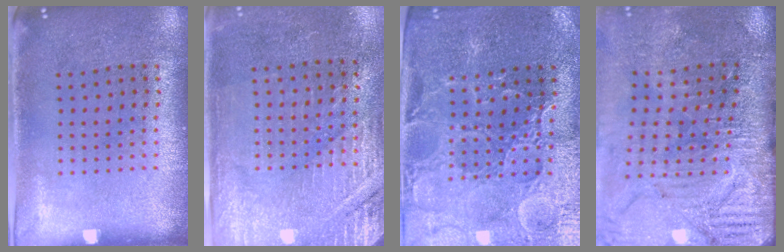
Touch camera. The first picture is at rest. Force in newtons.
{"total": 2.8, "press": 2.8, "slide": 0.5}
{"total": 3.4, "press": 3.4, "slide": 0.5}
{"total": 4.7, "press": 4.0, "slide": 2.5}